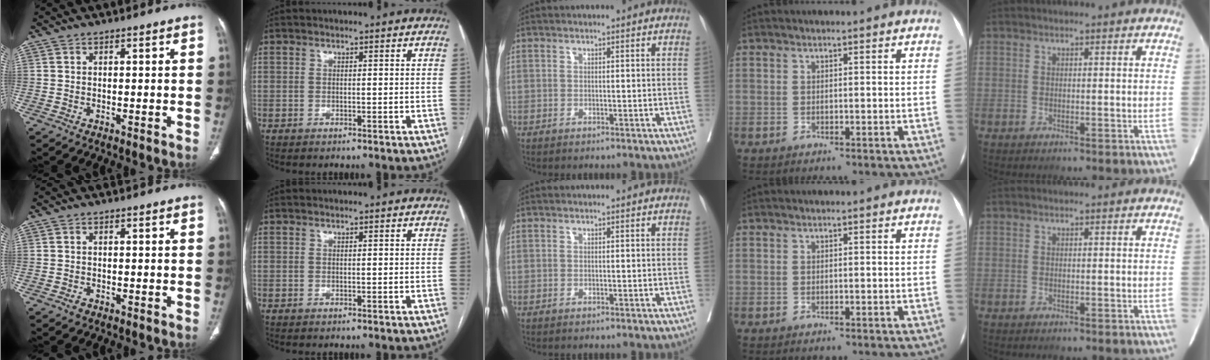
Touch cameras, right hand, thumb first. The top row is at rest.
{"thumb": {"total": 0.8, "force": [-0.6, 0.5, 0.3], "torque": [-0.004, 0.001, -0.013]}}